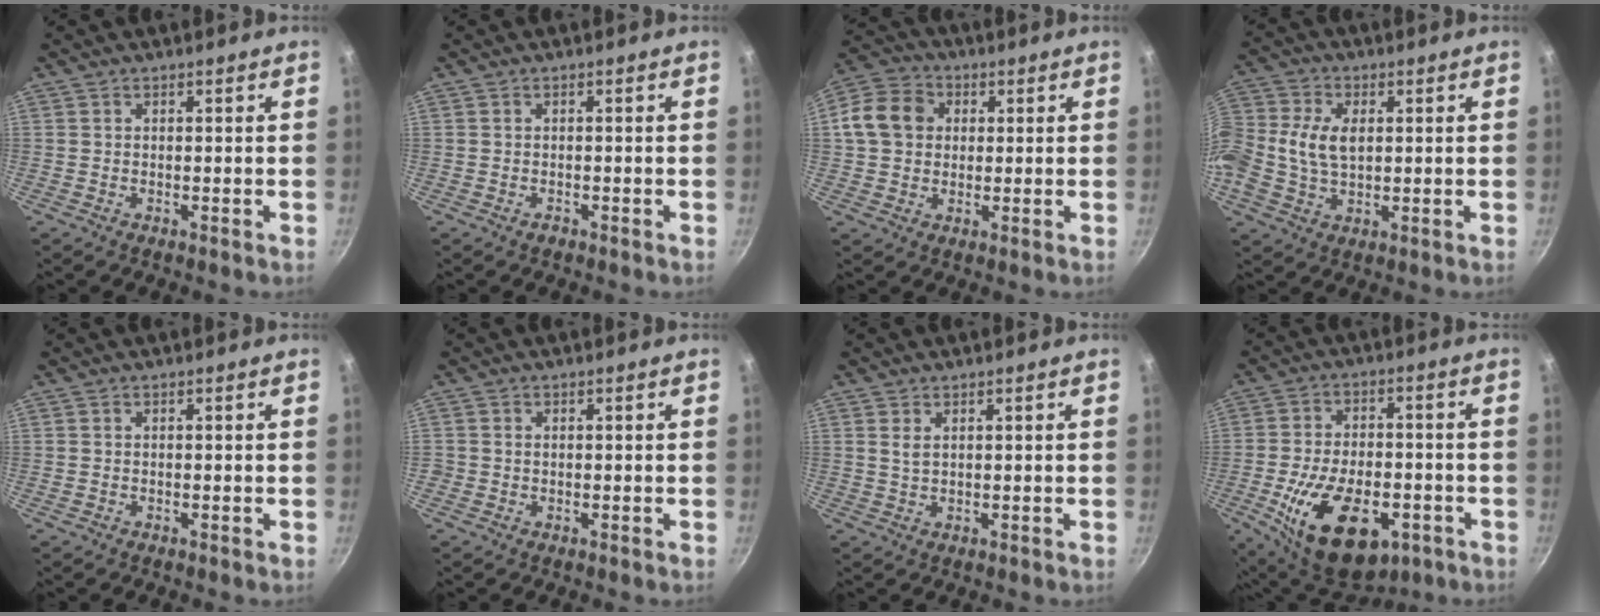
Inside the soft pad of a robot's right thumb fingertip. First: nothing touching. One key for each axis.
{"total": 0.6, "fx": -0.5, "fy": 0.4, "fz": 0.2, "tx": -0.005, "ty": 0.006, "tz": -0.007}
{"total": 10.5, "fx": 1.6, "fy": 8.8, "fz": 5.5, "tx": -0.080, "ty": 0.018, "tz": 0.013}
{"total": 13.7, "fx": 0.9, "fy": 9.6, "fz": 9.7, "tx": -0.217, "ty": 0.034, "tz": 0.010}
{"total": 0.0}
{"total": 0.6, "fx": 0.0, "fy": 0.6, "fz": 0.1, "tx": -0.001, "ty": 0.002, "tz": 0.000}
{"total": 1.7, "fx": 0.7, "fy": 0.9, "fz": 1.2, "tx": -0.024, "ty": -0.004, "tz": 0.016}
{"total": 20.0, "fx": -7.2, "fy": 11.2, "fz": 14.9, "tx": -0.229, "ty": 0.016, "tz": -0.104}